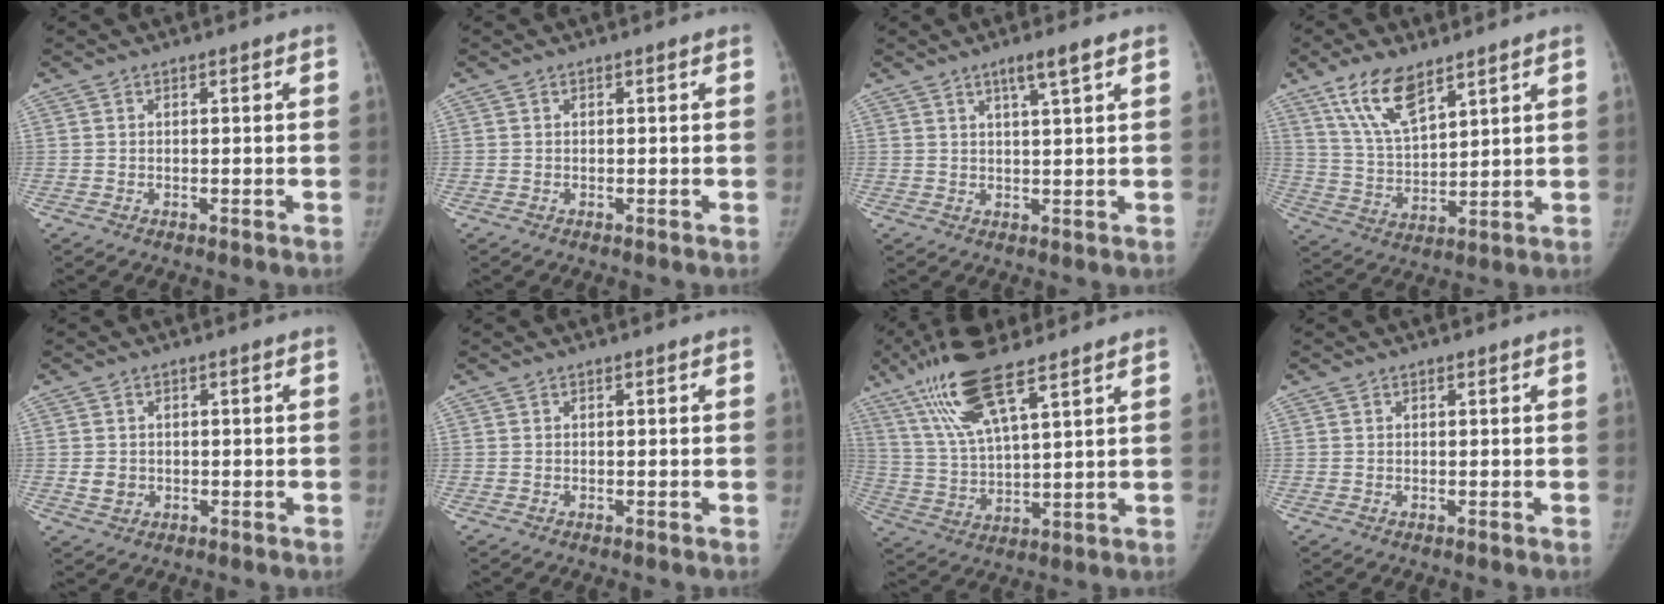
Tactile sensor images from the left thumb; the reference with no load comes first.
{"total": 0.0}
{"total": 4.2, "force": [2.5, 0.1, 3.4], "torque": [-0.060, -0.011, 0.045]}
{"total": 11.1, "force": [7.2, 4.1, 7.3], "torque": [-0.126, -0.034, 0.147]}
{"total": 2.8, "force": [-0.2, 2.4, 1.3], "torque": [-0.012, 0.000, 0.003]}
{"total": 0.0}
{"total": 14.8, "force": [9.4, 3.6, 10.8], "torque": [-0.215, -0.026, 0.189]}
{"total": 0.0}